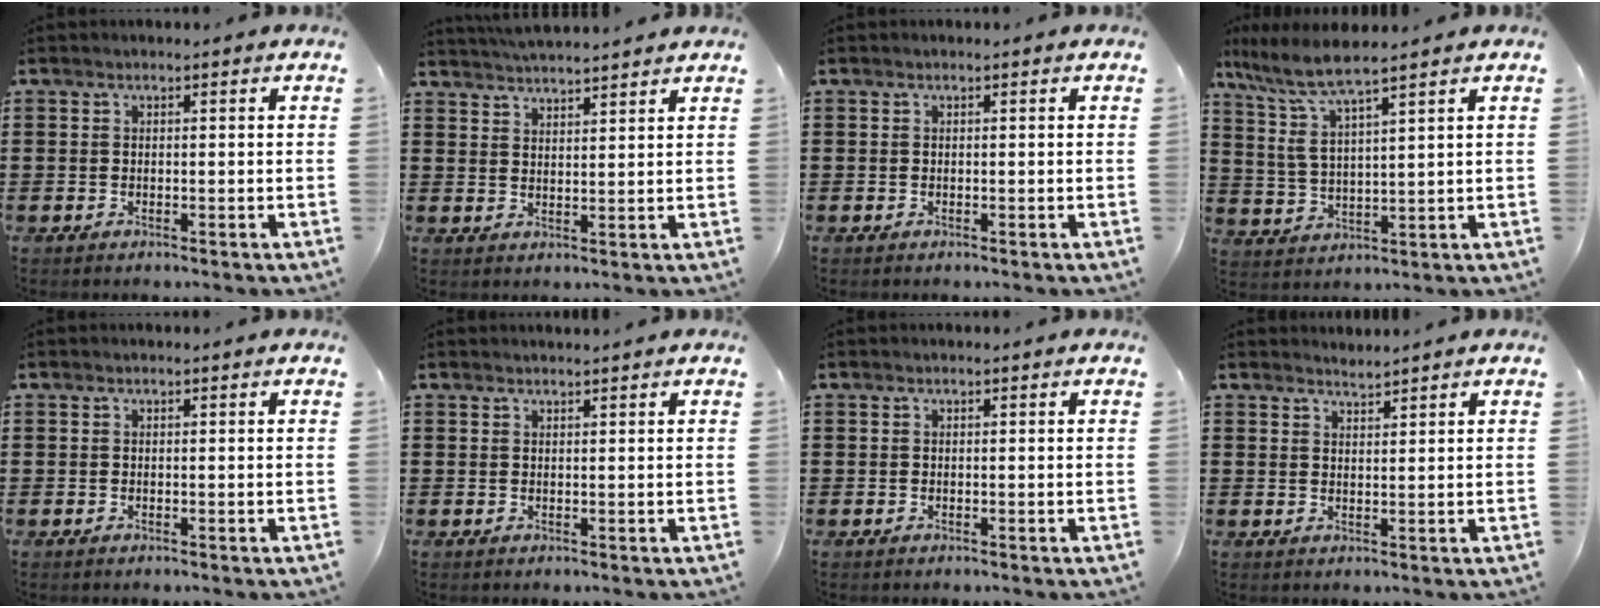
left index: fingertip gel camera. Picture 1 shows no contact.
{"total": 3.4, "force": [3.4, -0.6, 0.0], "torque": [-0.010, -0.014, 0.062]}
{"total": 0.0}
{"total": 6.7, "force": [5.0, 0.6, 4.4], "torque": [-0.113, -0.031, 0.082]}
{"total": 0.0}
{"total": 0.9, "force": [0.9, -0.1, 0.2], "torque": [-0.004, -0.002, 0.018]}
{"total": 0.0}
{"total": 1.6, "force": [1.6, -0.2, 0.1], "torque": [-0.005, 0.001, 0.032]}